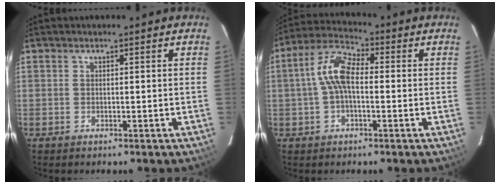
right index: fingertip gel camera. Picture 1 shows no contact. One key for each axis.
{"total": 8.1, "fx": -0.2, "fy": 3.8, "fz": 7.2, "tx": -0.154, "ty": 0.025, "tz": -0.008}